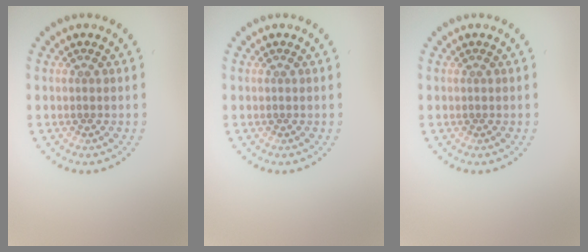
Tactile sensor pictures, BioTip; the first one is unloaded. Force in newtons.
{"total": 0.0}
{"total": 0.0}